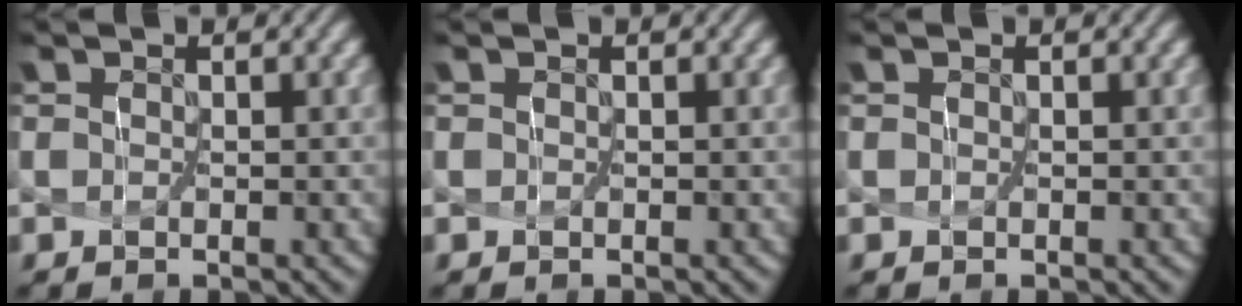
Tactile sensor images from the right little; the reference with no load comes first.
{"total": 0.0}
{"total": 0.0}